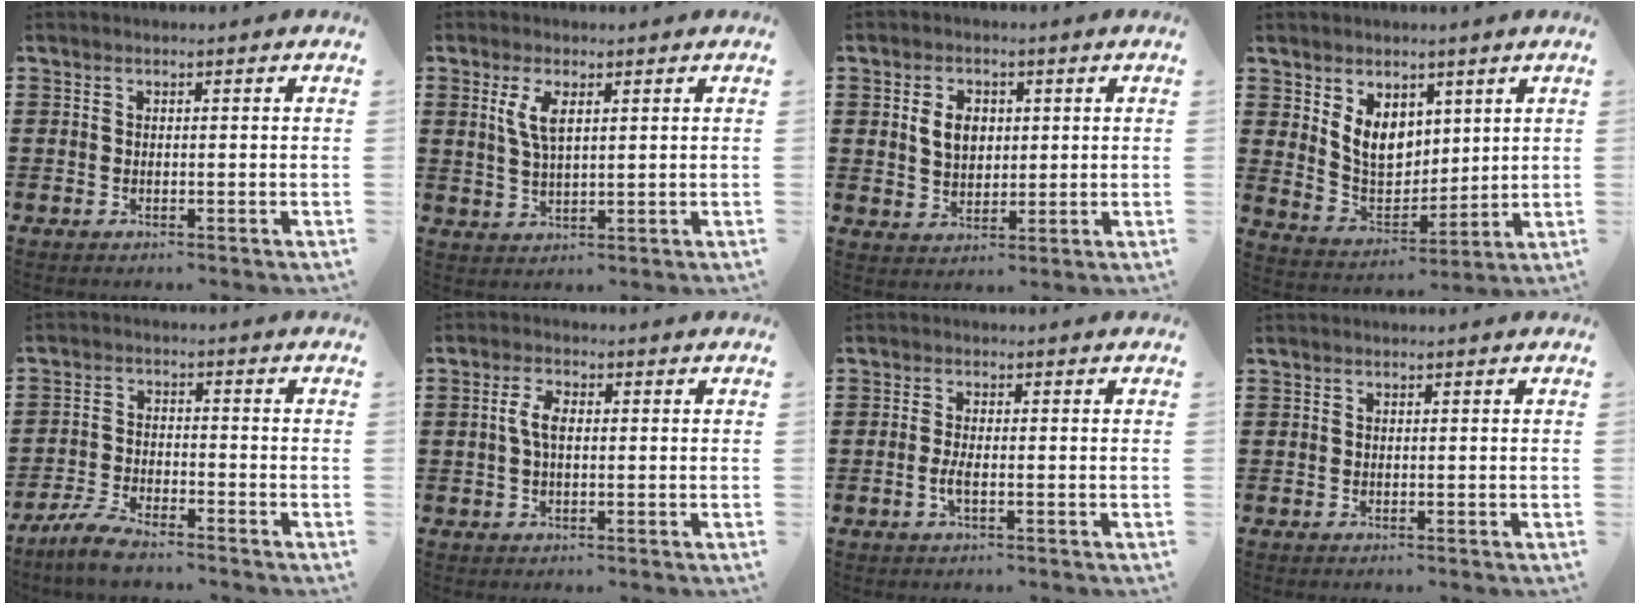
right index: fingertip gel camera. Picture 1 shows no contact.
{"total": 4.3, "force": [1.6, 1.5, 3.7], "torque": [-0.079, 0.005, 0.027]}
{"total": 4.6, "force": [0.9, 3.3, 3.1], "torque": [-0.070, 0.006, 0.010]}
{"total": 7.0, "force": [3.2, 5.1, 3.6], "torque": [-0.080, 0.003, 0.060]}
{"total": 4.5, "force": [-4.1, 0.7, 1.8], "torque": [-0.052, -0.002, -0.085]}
{"total": 3.7, "force": [0.2, 1.7, 3.2], "torque": [-0.072, 0.005, -0.002]}
{"total": 2.3, "force": [-0.8, 0.4, 2.2], "torque": [-0.053, -0.006, -0.018]}
{"total": 0.0}